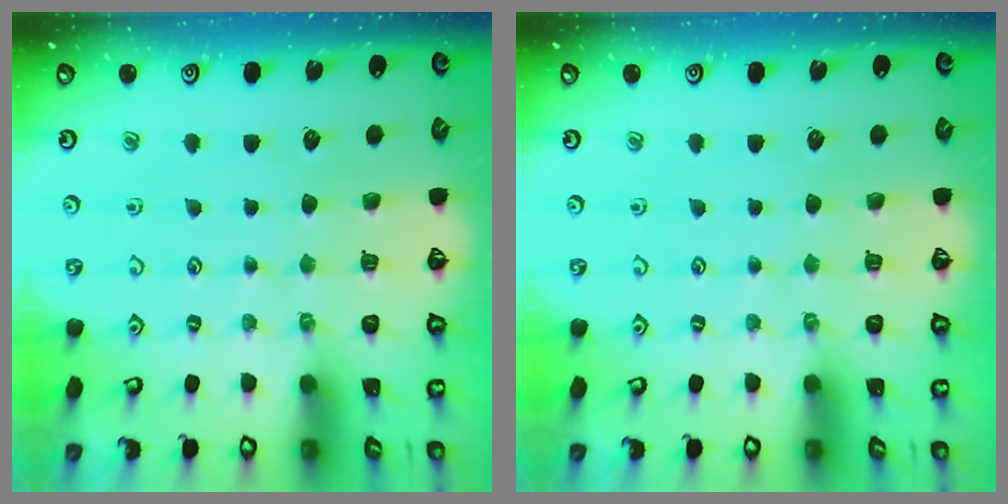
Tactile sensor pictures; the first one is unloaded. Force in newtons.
{"total": 0.0}